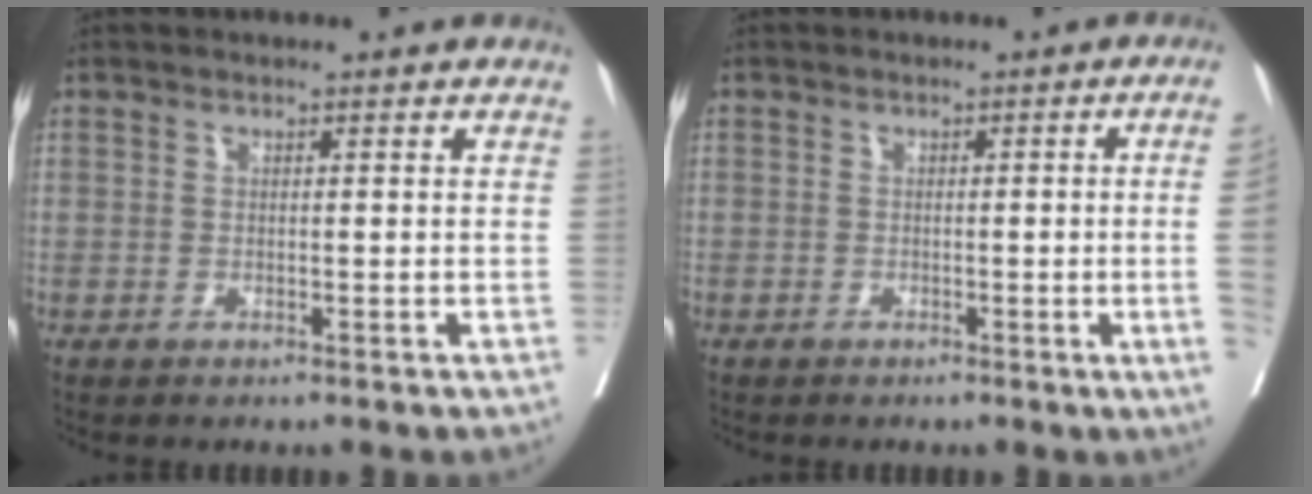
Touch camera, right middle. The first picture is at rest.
{"total": 4.1, "force": [-0.7, -1.5, 3.7], "torque": [-0.041, -0.008, -0.010]}